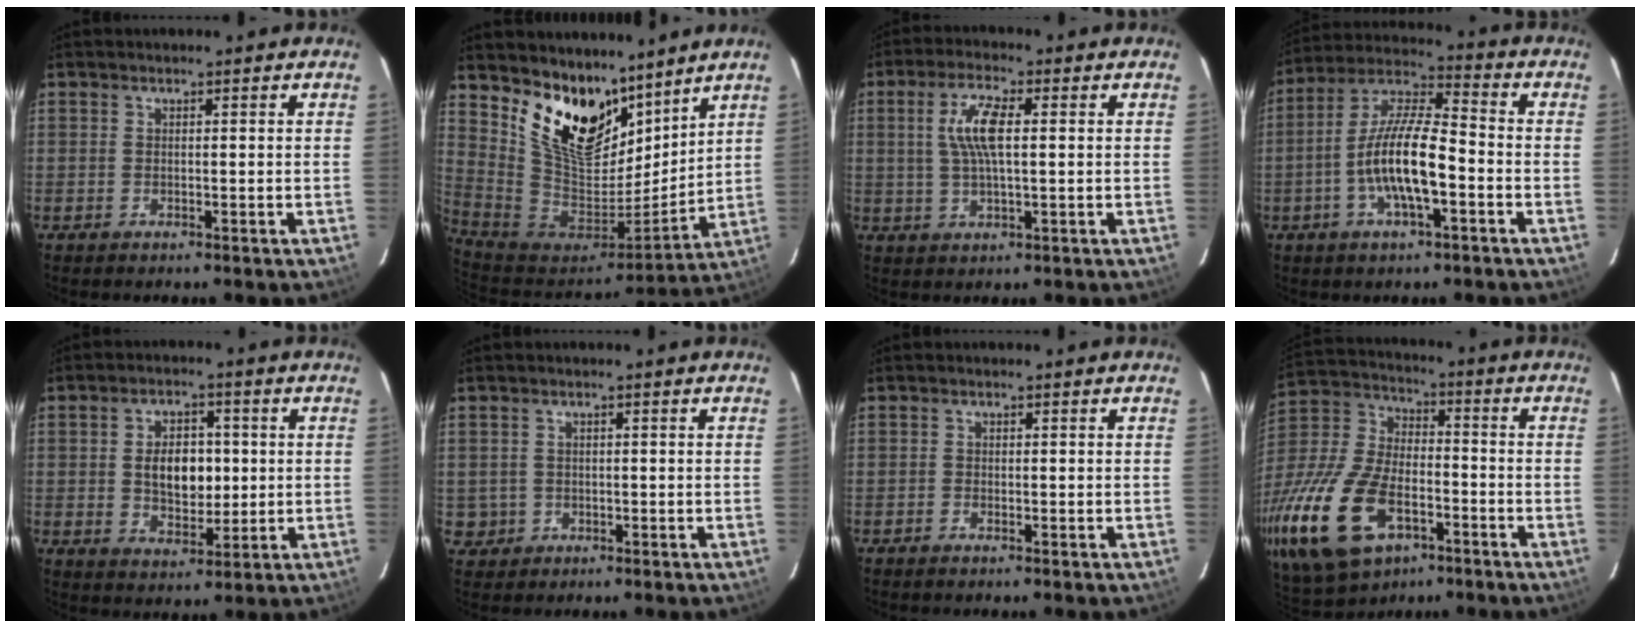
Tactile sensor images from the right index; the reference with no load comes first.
{"total": 17.5, "force": [11.8, 9.2, 9.1], "torque": [-0.191, -0.007, 0.229]}
{"total": 7.4, "force": [1.3, 2.2, 7.0], "torque": [-0.139, 0.009, 0.026]}
{"total": 12.9, "force": [-3.9, 3.4, 11.8], "torque": [-0.237, 0.002, -0.077]}
{"total": 8.3, "force": [0.5, 5.3, 6.3], "torque": [-0.111, 0.010, 0.016]}
{"total": 3.4, "force": [-0.3, 3.4, 0.3], "torque": [-0.002, 0.013, 0.005]}
{"total": 0.6, "force": [-0.5, 0.2, 0.1], "torque": [-0.004, 0.001, -0.013]}
{"total": 28.0, "force": [-12.4, 16.1, 19.3], "torque": [-0.453, -0.029, -0.216]}